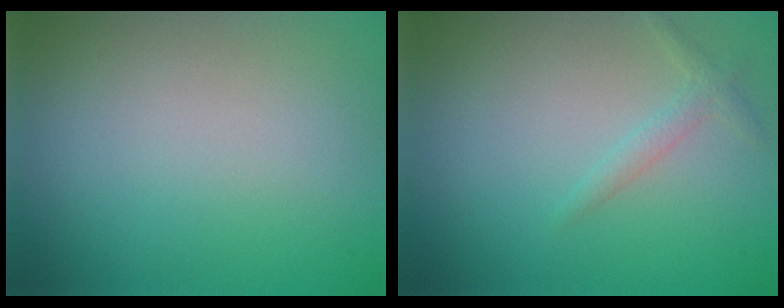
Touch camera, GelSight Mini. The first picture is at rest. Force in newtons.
{"total": 1.1, "press": 1.1, "slide": 0.0}